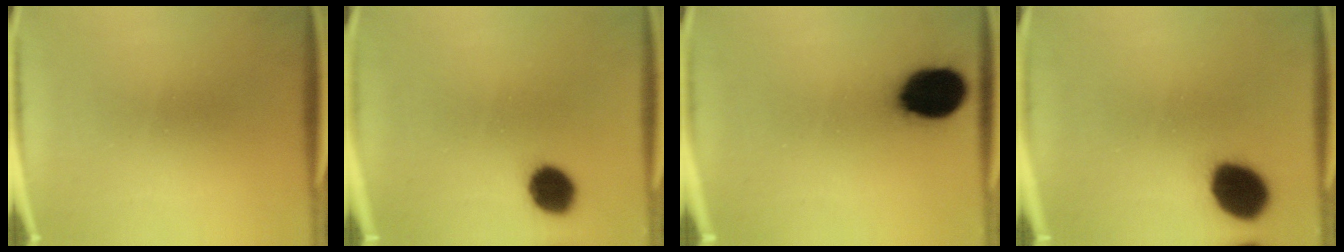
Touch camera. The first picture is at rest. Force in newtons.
{"total": 8.1}
{"total": 15.5}
{"total": 13.1}